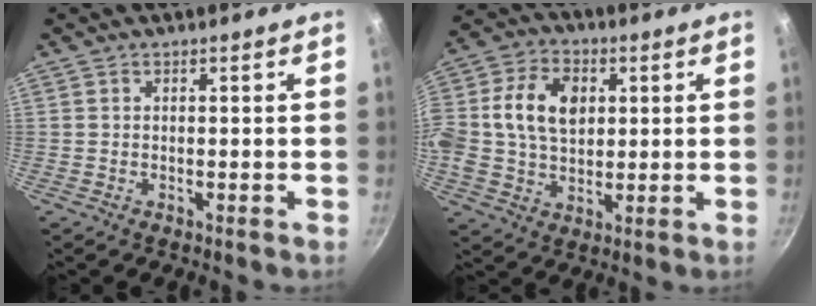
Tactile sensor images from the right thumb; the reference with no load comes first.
{"total": 14.9, "force": [2.5, 10.6, 10.1], "torque": [-0.177, 0.018, 0.033]}